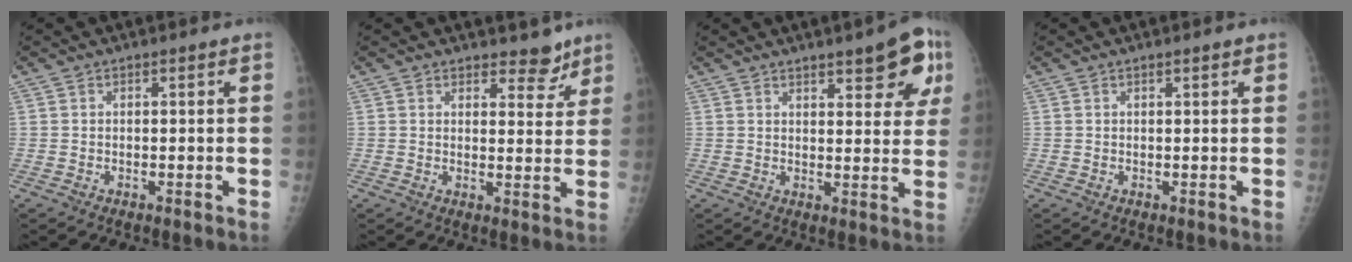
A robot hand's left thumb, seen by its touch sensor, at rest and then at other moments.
{"total": 4.5, "force": [3.7, 2.2, 1.3], "torque": [0.010, -0.027, 0.049]}
{"total": 10.4, "force": [5.3, 3.5, 8.2], "torque": [-0.072, -0.020, 0.063]}
{"total": 0.8, "force": [0.5, 0.1, 0.6], "torque": [-0.007, 0.000, 0.008]}